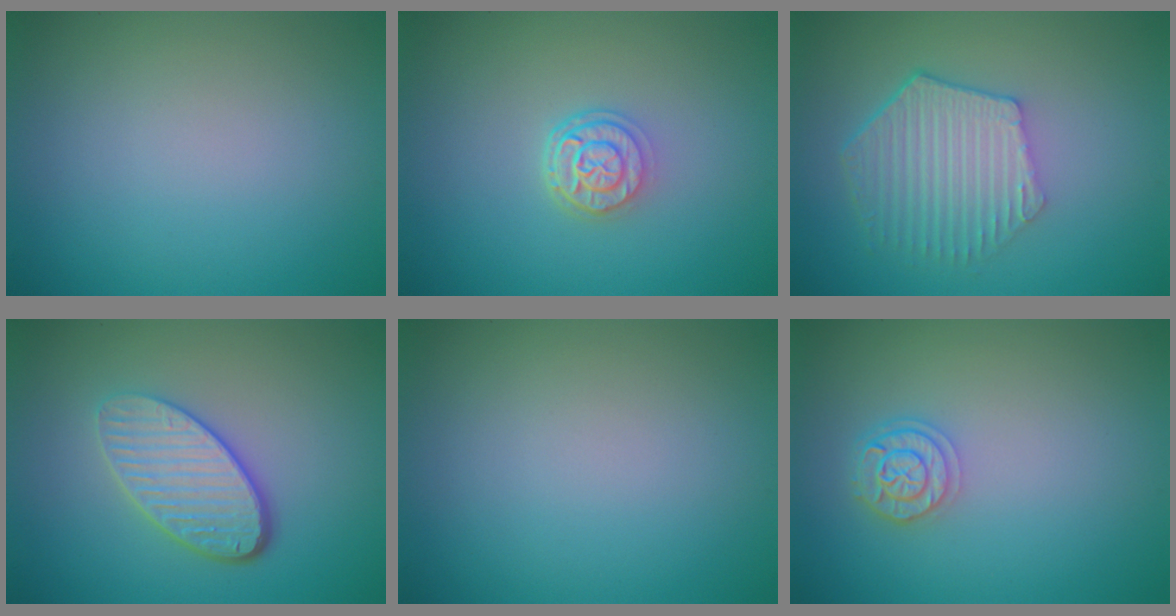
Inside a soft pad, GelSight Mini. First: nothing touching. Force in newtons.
{"total": 2.8, "press": 2.1, "slide": 1.8}
{"total": 5.7, "press": 4.2, "slide": 3.8}
{"total": 4.7, "press": 3.5, "slide": 3.1}
{"total": 0.0}
{"total": 2.5, "press": 2.1, "slide": 1.3}